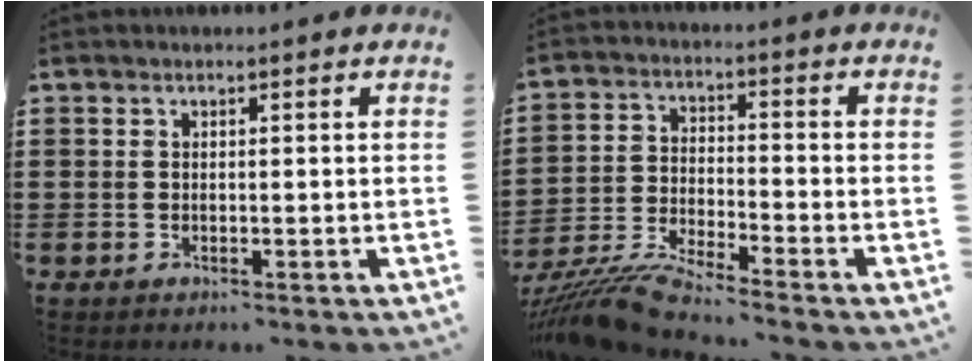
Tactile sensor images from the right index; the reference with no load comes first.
{"total": 8.1, "force": [-7.6, 0.0, 2.8], "torque": [-0.072, -0.007, -0.151]}